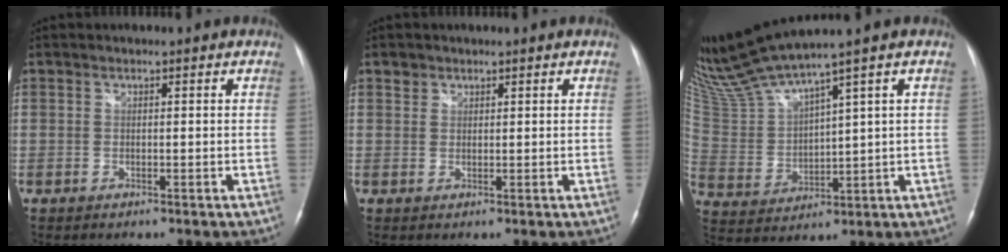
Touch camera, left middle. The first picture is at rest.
{"total": 1.4, "force": [0.9, 1.0, 0.0], "torque": [0.008, 0.004, 0.010]}
{"total": 10.2, "force": [9.0, -1.6, 4.7], "torque": [-0.109, -0.004, 0.192]}